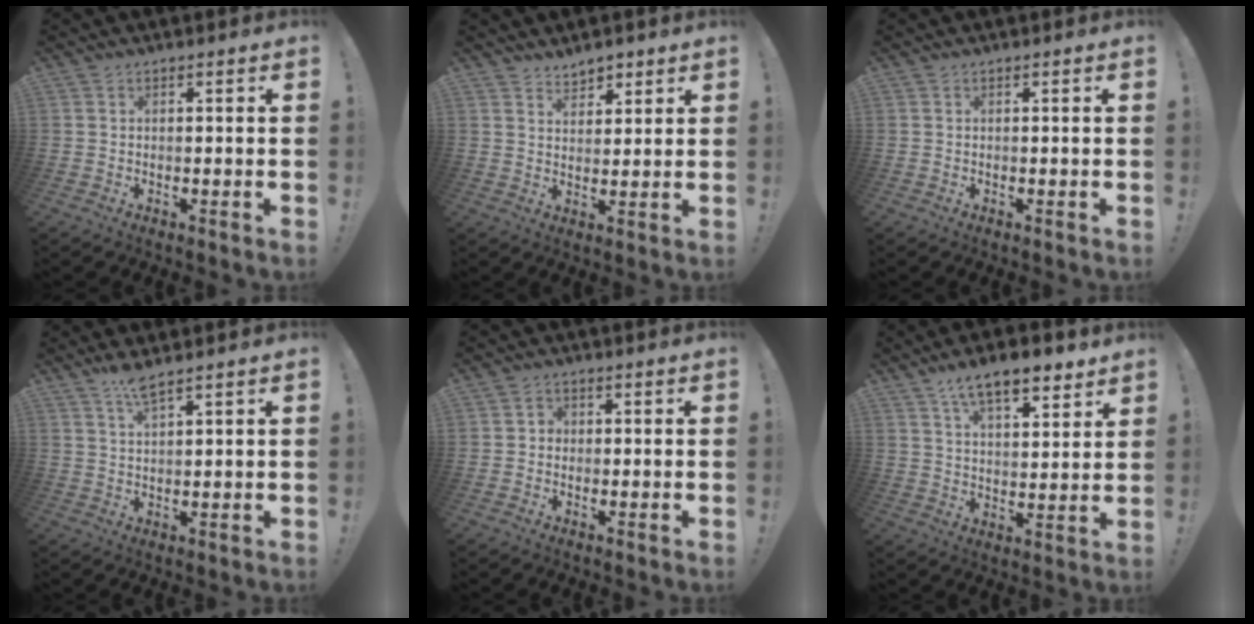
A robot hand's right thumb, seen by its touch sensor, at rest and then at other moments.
{"total": 4.9, "force": [4.1, 2.6, 0.6], "torque": [0.003, -0.031, 0.076]}
{"total": 0.0}
{"total": 4.8, "force": [3.8, 0.3, 2.9], "torque": [-0.048, -0.019, 0.063]}
{"total": 2.0, "force": [-0.8, 1.7, 0.7], "torque": [-0.013, 0.009, -0.015]}
{"total": 11.3, "force": [7.9, 4.1, 7.0], "torque": [-0.104, -0.042, 0.136]}